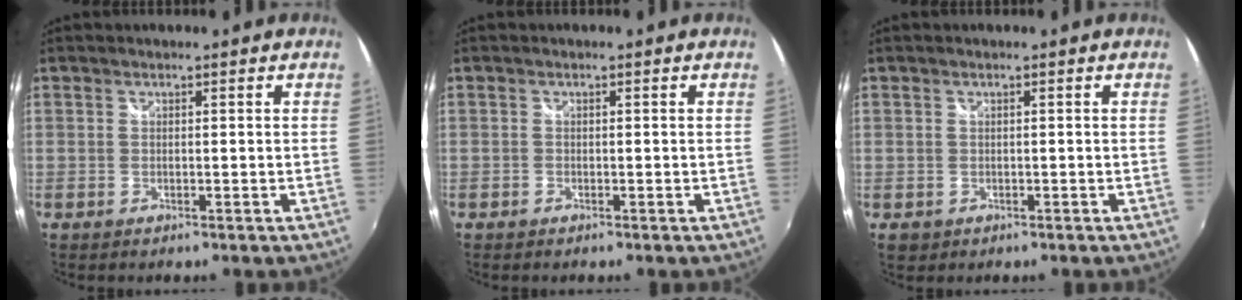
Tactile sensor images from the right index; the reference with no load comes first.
{"total": 0.7, "force": [-0.6, 0.4, 0.0], "torque": [-0.003, -0.003, -0.012]}
{"total": 2.0, "force": [-0.5, 1.9, 0.3], "torque": [-0.008, -0.003, -0.005]}